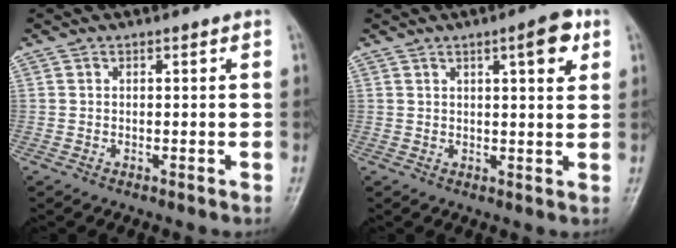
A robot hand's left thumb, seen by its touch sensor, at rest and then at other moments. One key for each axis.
{"total": 6.2, "fx": 2.9, "fy": 1.7, "fz": 5.2, "tx": -0.061, "ty": -0.010, "tz": 0.036}